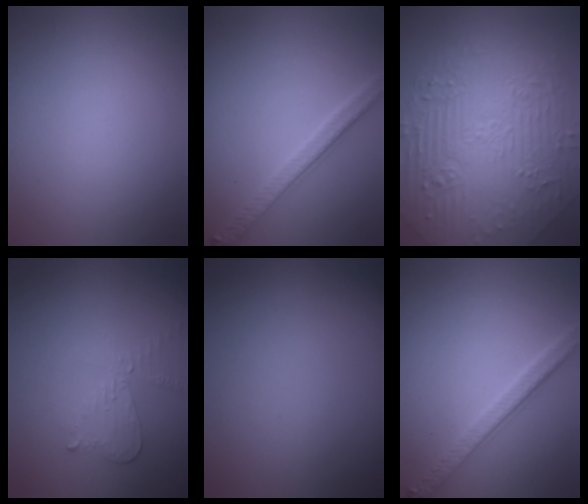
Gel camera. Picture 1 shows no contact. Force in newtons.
{"total": 2.8, "press": 2.7, "slide": 0.8}
{"total": 10.5, "press": 7.0, "slide": 7.8}
{"total": 2.1, "press": 2.1, "slide": 0.1}
{"total": 0.0}
{"total": 2.8, "press": 2.7, "slide": 0.8}